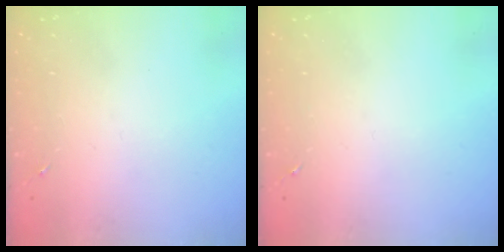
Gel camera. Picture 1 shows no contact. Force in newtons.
{"total": 0.0}